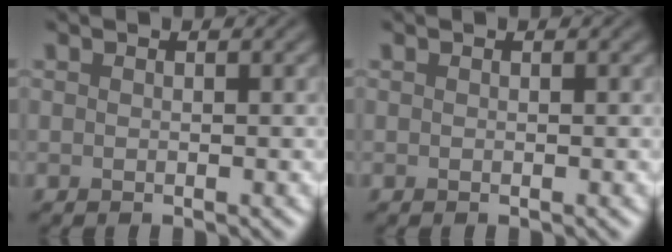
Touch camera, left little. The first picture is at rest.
{"total": 0.0}